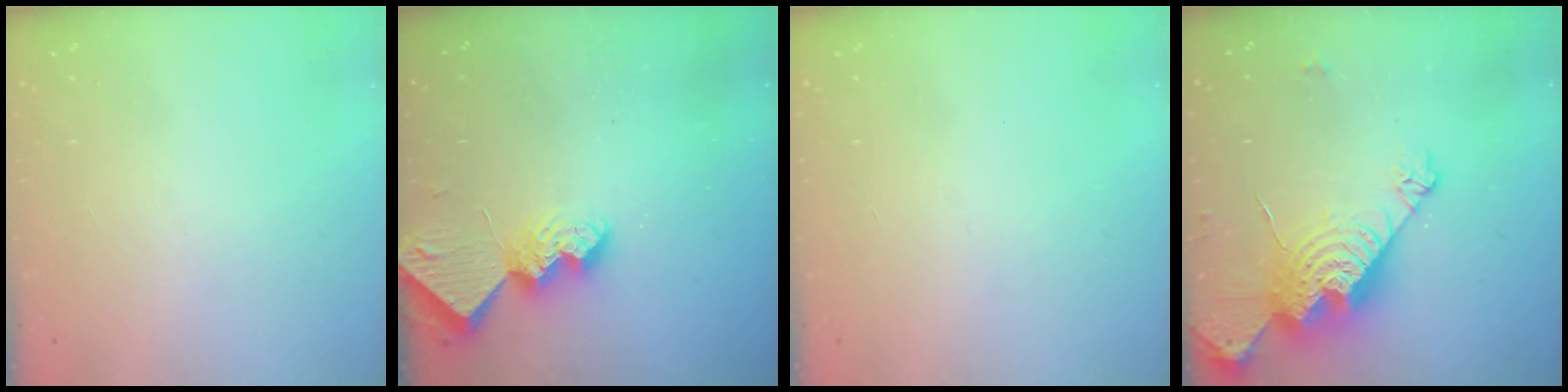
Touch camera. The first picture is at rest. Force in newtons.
{"total": 8.8, "press": 8.7, "slide": 0.9}
{"total": 0.0}
{"total": 17.5, "press": 17.4, "slide": 1.3}